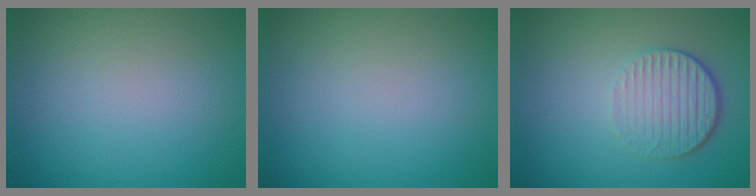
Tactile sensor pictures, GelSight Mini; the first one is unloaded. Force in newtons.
{"total": 0.0}
{"total": 4.4, "press": 3.0, "slide": 3.2}